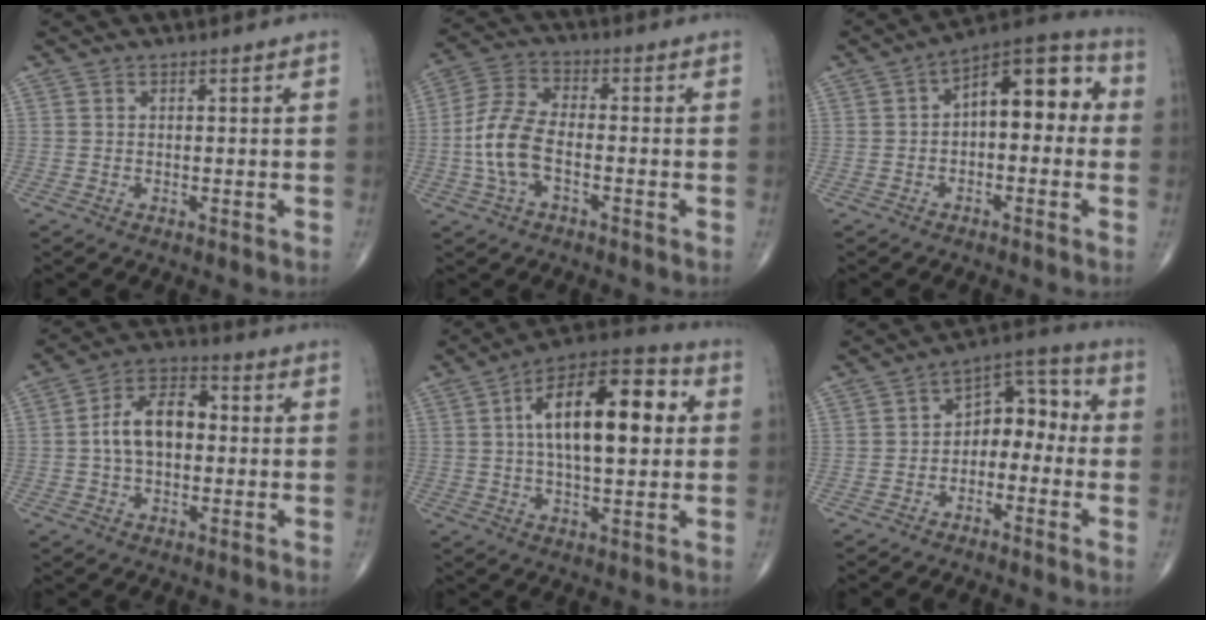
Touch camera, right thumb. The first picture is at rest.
{"total": 9.7, "force": [-2.3, 4.9, 8.0], "torque": [-0.173, 0.028, -0.051]}
{"total": 12.5, "force": [0.7, 6.5, 10.7], "torque": [-0.113, 0.043, -0.005]}
{"total": 10.2, "force": [0.1, 6.3, 8.1], "torque": [-0.132, 0.030, -0.008]}
{"total": 19.2, "force": [3.1, 8.5, 17.0], "torque": [-0.246, 0.025, 0.038]}
{"total": 9.2, "force": [-1.8, 6.1, 6.7], "torque": [-0.058, 0.050, -0.046]}